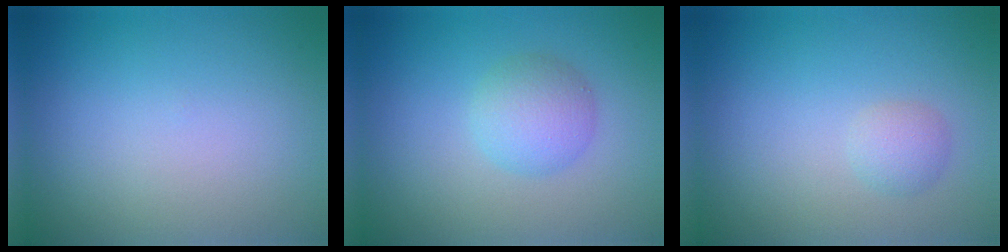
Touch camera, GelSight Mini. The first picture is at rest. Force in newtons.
{"total": 2.9, "press": 2.9, "slide": 0.1}
{"total": 1.4, "press": 1.4, "slide": 0.1}